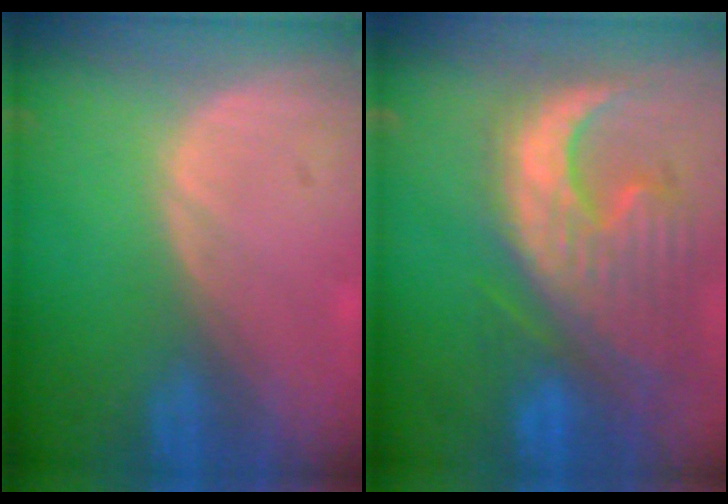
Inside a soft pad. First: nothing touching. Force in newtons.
{"total": 13.4, "press": 11.3, "slide": 7.1}